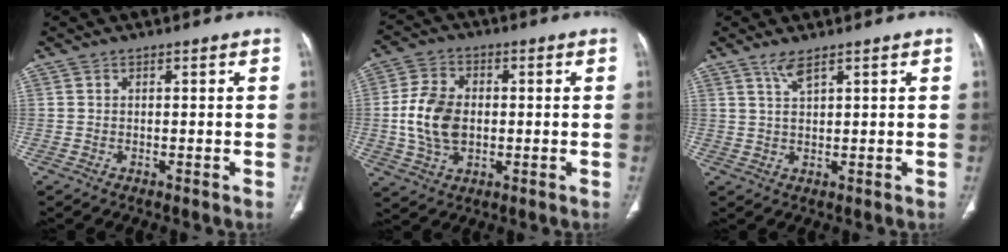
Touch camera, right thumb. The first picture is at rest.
{"total": 10.8, "force": [-0.4, 7.4, 7.8], "torque": [-0.143, 0.006, -0.007]}
{"total": 2.7, "force": [1.9, 0.4, 1.9], "torque": [-0.038, -0.005, 0.044]}